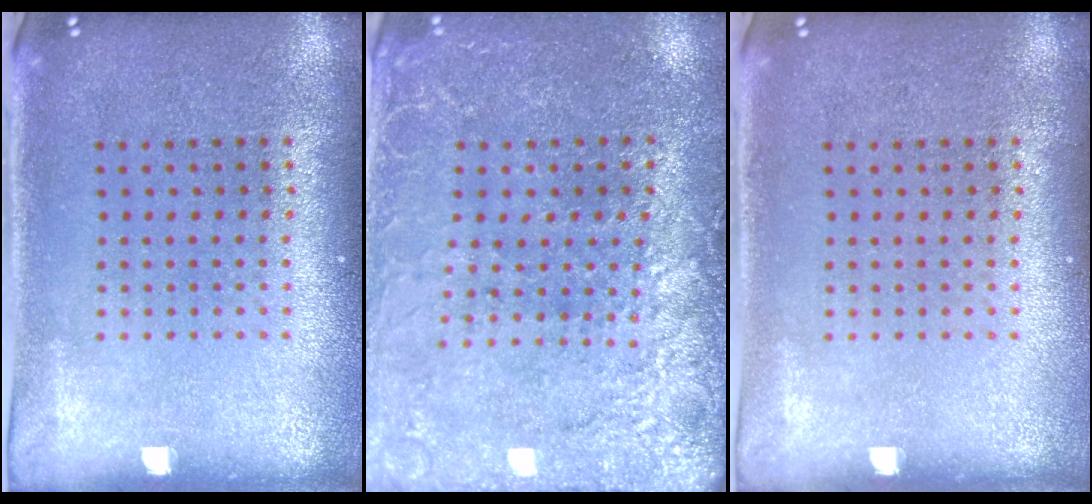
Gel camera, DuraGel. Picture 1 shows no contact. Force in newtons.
{"total": 2.9, "press": 2.8, "slide": 0.4}
{"total": 0.0}